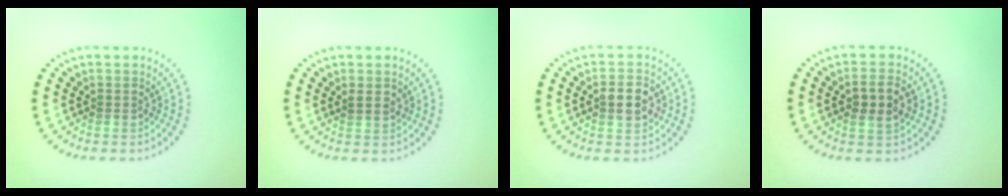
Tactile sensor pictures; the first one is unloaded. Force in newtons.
{"total": 0.6, "press": 0.5, "slide": 0.3}
{"total": 3.4, "press": 3.4, "slide": 0.2}
{"total": 2.6, "press": 2.5, "slide": 0.3}